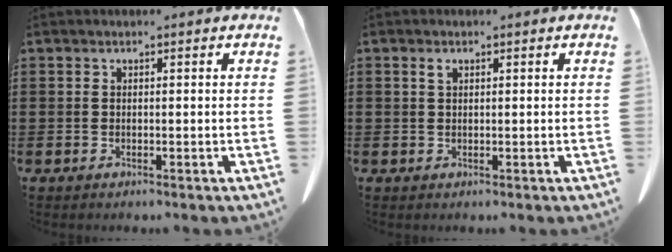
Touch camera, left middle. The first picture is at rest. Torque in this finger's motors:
{"motor_torque": [0.17, 0.85, -0.36, -0.11]}